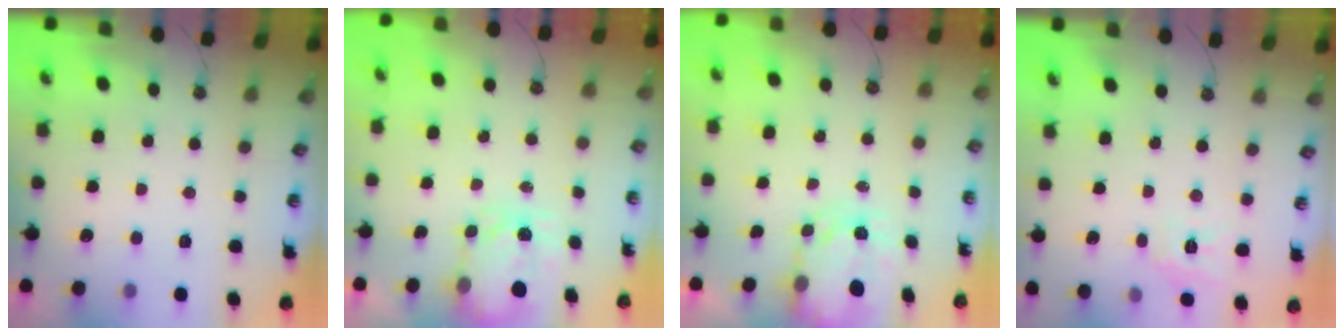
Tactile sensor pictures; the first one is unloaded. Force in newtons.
{"total": 3.9, "press": 3.9, "slide": 0.6}
{"total": 3.7, "press": 3.7, "slide": 0.3}
{"total": 6.8, "press": 6.8, "slide": 0.5}